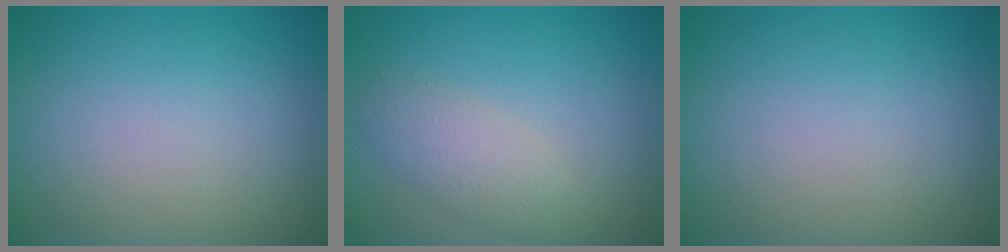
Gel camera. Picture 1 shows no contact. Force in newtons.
{"total": 2.9, "press": 2.9, "slide": 0.3}
{"total": 0.0}